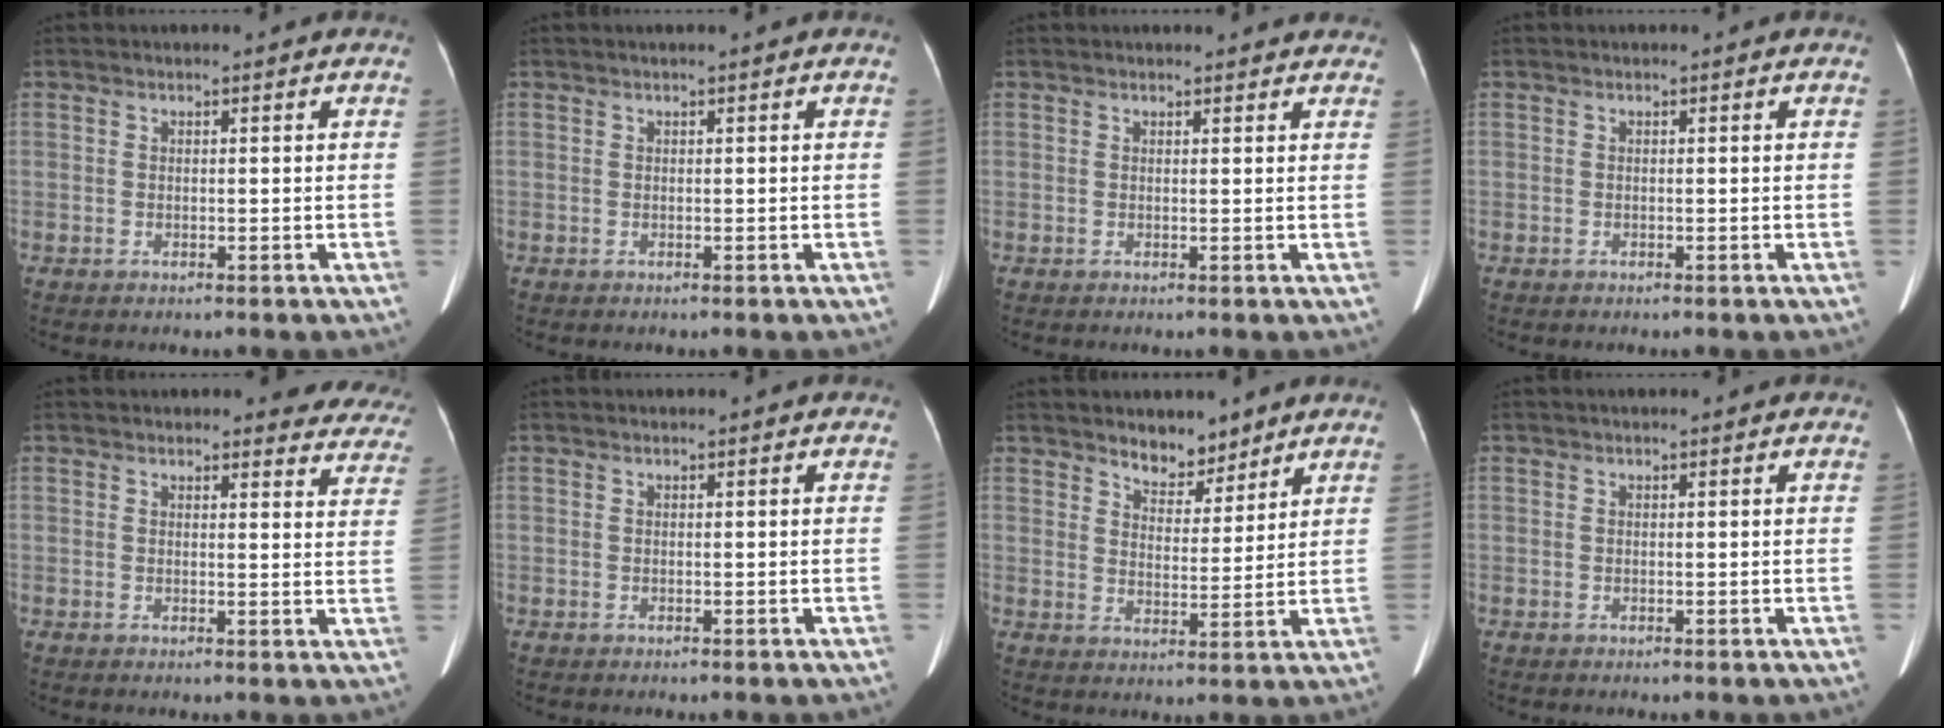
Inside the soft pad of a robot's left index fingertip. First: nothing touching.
{"total": 0.0}
{"total": 4.8, "force": [4.5, 1.2, 1.2], "torque": [-0.007, 0.010, 0.039]}
{"total": 0.0}
{"total": 8.7, "force": [8.3, 2.4, 1.2], "torque": [0.032, -0.023, 0.057]}
{"total": 0.0}
{"total": 4.3, "force": [3.7, 1.9, 1.1], "torque": [-0.016, -0.002, 0.063]}
{"total": 0.7, "force": [0.4, 0.2, 0.4], "torque": [-0.009, 0.011, 0.003]}